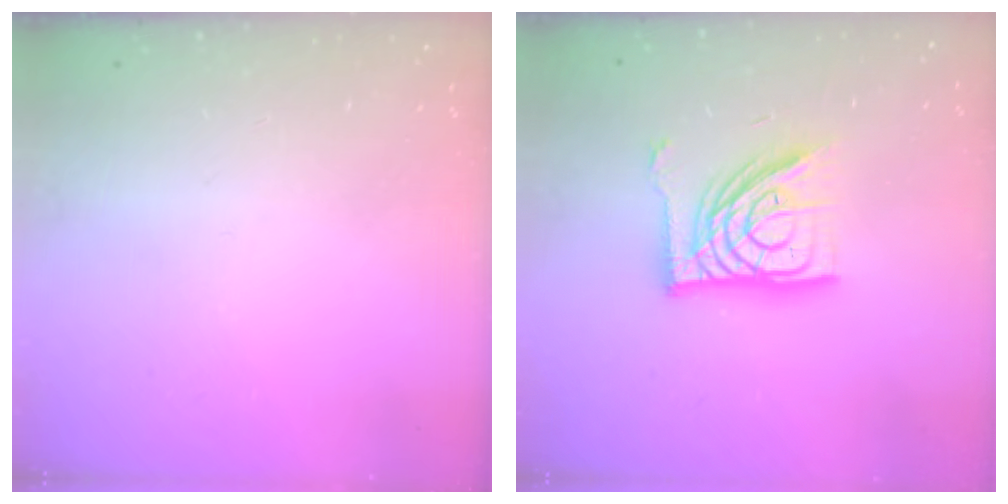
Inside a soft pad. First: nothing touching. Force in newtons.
{"total": 17.3, "press": 17.3, "slide": 1.7}